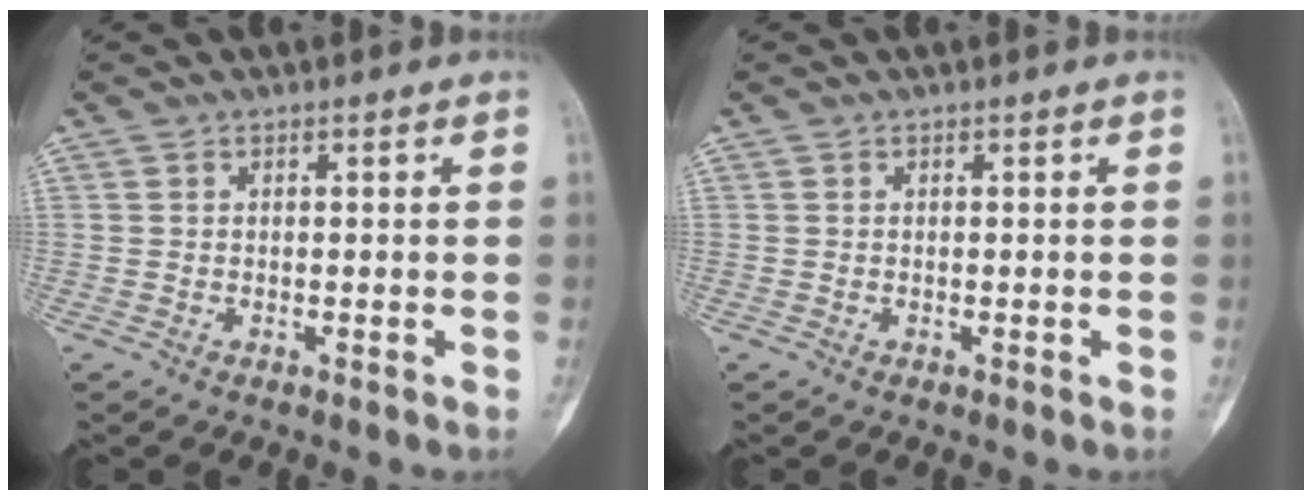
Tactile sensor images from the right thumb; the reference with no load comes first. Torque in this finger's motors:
{"motor_torque": [0.02, 0.01, 0.05, 0.04, 0.06]}